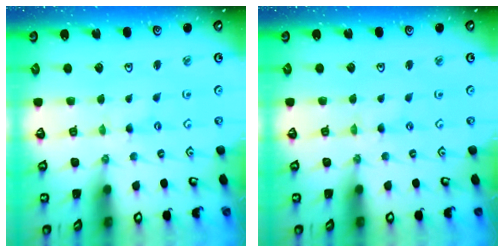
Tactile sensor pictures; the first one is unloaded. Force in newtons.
{"total": 0.0}